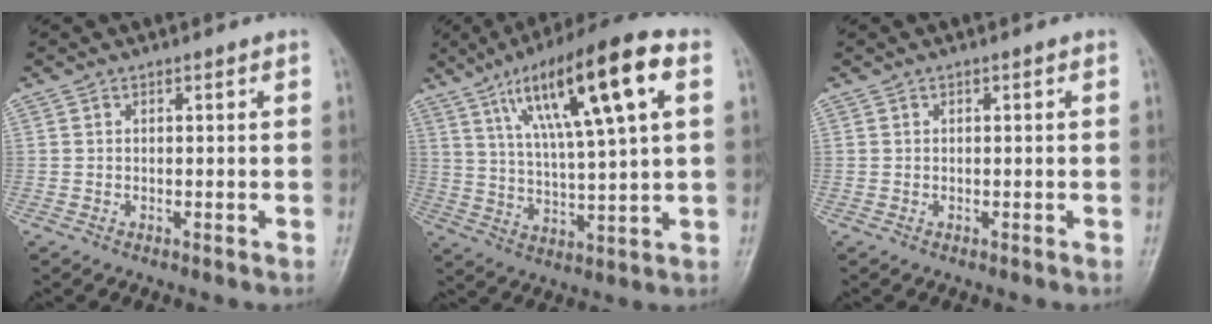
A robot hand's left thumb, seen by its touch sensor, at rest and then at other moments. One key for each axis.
{"total": 20.3, "fx": 8.3, "fy": 4.1, "fz": 18.0, "tx": -0.295, "ty": 0.002, "tz": 0.140}
{"total": 0.0}